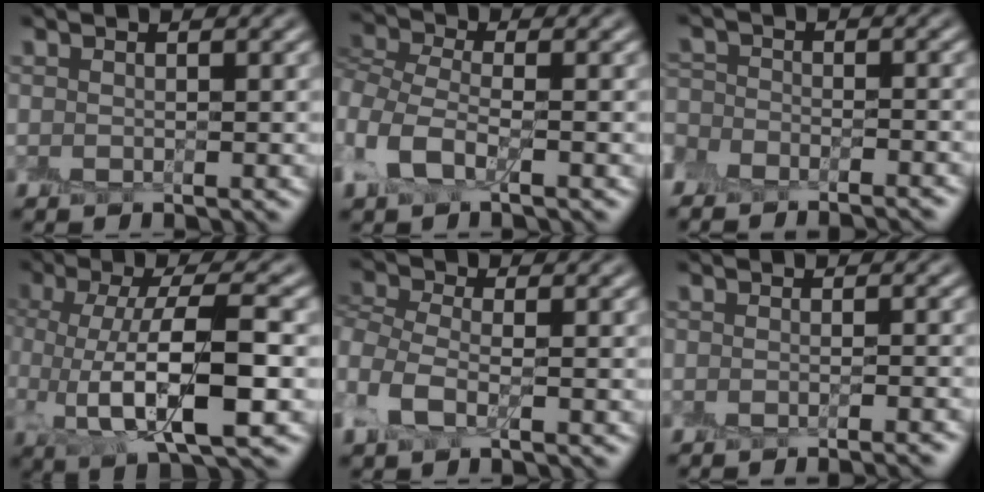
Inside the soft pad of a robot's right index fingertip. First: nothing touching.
{"total": 4.4, "force": [-1.6, 2.5, 3.2], "torque": [-0.082, 0.001, -0.042]}
{"total": 5.8, "force": [-5.4, 1.9, 1.1], "torque": [-0.007, -0.002, -0.077]}
{"total": 8.8, "force": [-0.8, 3.2, 8.2], "torque": [-0.146, 0.000, -0.012]}
{"total": 3.7, "force": [-0.8, 2.3, 2.8], "torque": [-0.067, 0.002, -0.029]}
{"total": 2.2, "force": [-1.7, 0.3, 1.4], "torque": [-0.003, 0.002, -0.022]}